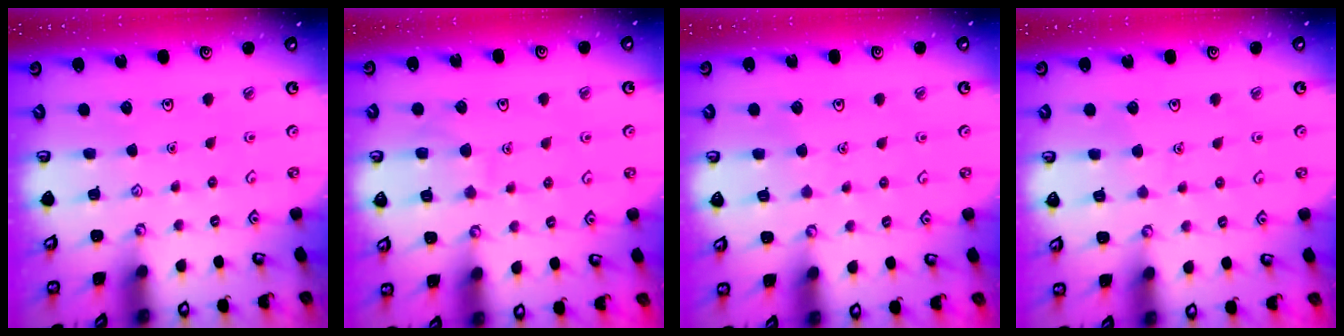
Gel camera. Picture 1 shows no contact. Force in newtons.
{"total": 6.7, "press": 6.7, "slide": 0.7}
{"total": 2.7, "press": 2.7, "slide": 0.2}
{"total": 2.8, "press": 2.8, "slide": 0.1}